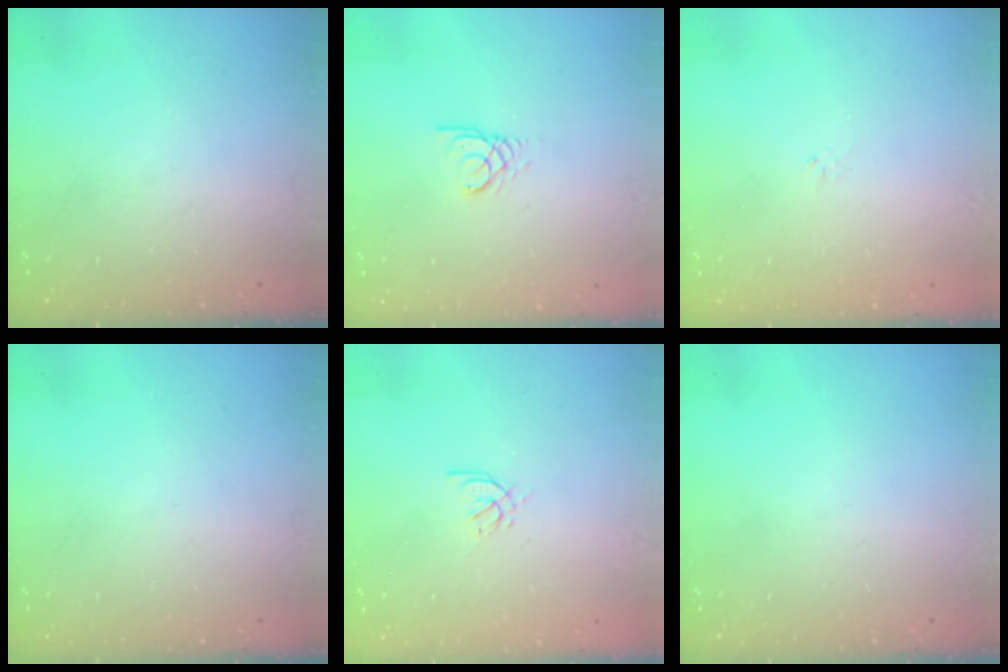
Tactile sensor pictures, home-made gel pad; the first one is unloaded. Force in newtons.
{"total": 2.4, "press": 2.4, "slide": 0.4}
{"total": 1.2, "press": 1.2, "slide": 0.4}
{"total": 0.0}
{"total": 2.4, "press": 2.4, "slide": 0.6}
{"total": 0.0}